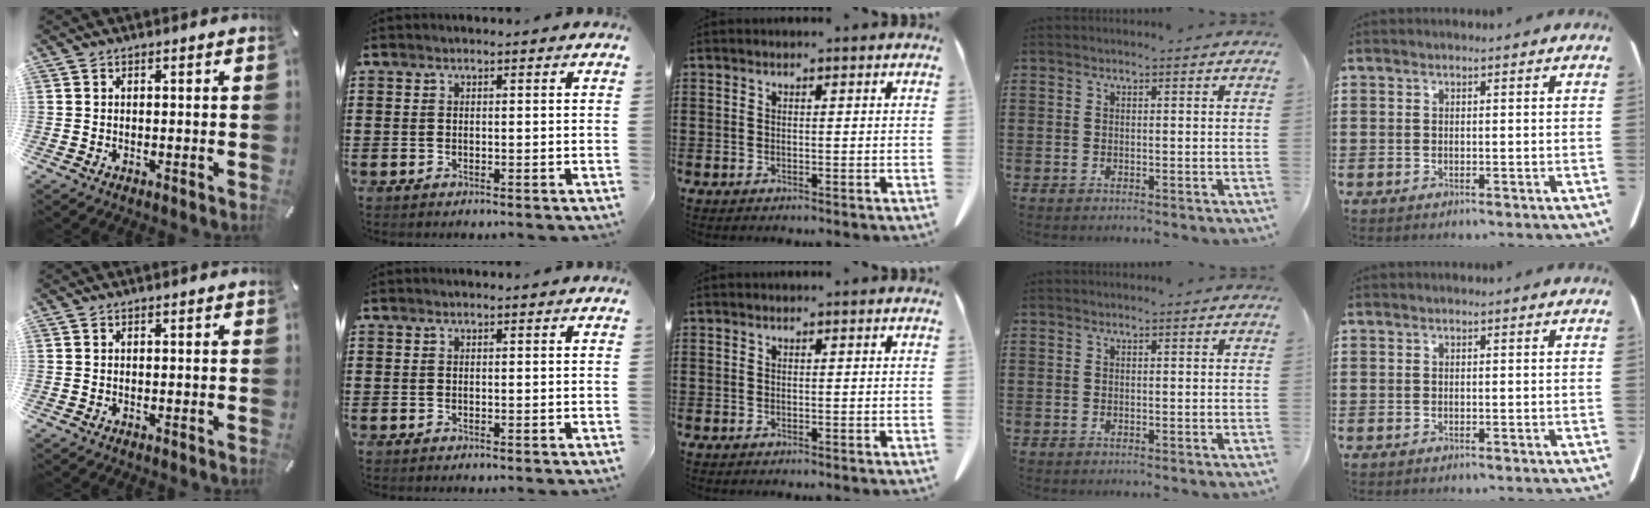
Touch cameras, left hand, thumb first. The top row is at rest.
{}